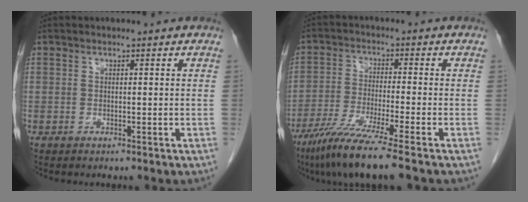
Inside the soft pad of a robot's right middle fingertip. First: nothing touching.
{"total": 10.0, "force": [-7.2, -1.1, 6.8], "torque": [-0.124, -0.035, -0.128]}